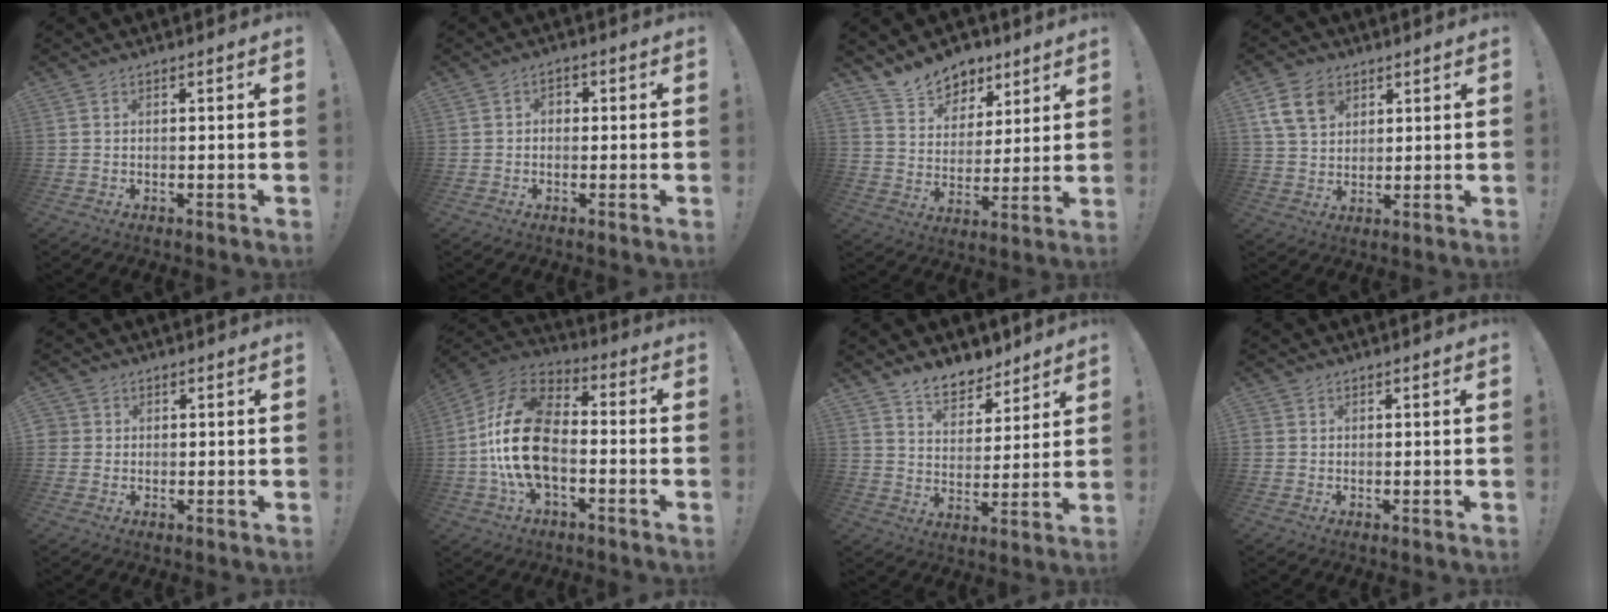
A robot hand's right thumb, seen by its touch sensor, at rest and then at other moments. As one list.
[{"total": 2.5, "force": [-0.7, 1.9, 1.5], "torque": [-0.024, 0.005, -0.013]}, {"total": 11.2, "force": [9.0, 6.5, 1.6], "torque": [-0.039, -0.070, 0.178]}, {"total": 10.5, "force": [5.1, 7.4, 5.3], "torque": [-0.097, -0.015, 0.101]}, {"total": 2.6, "force": [0.3, 2.6, 0.5], "torque": [-0.007, 0.003, 0.005]}, {"total": 21.2, "force": [-3.4, 12.5, 16.7], "torque": [-0.318, 0.037, -0.049]}, {"total": 8.8, "force": [7.2, 4.4, 2.2], "torque": [-0.040, -0.056, 0.139]}, {"total": 1.1, "force": [0.1, 1.0, 0.3], "torque": [-0.007, 0.004, 0.003]}]